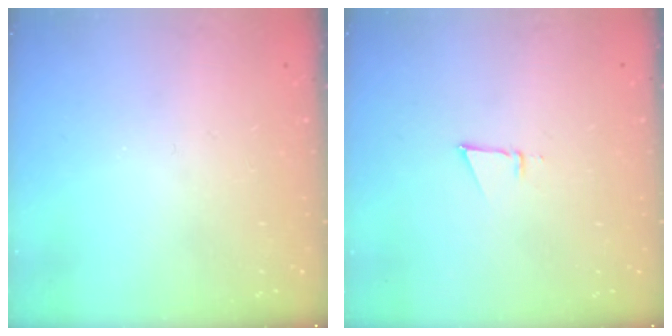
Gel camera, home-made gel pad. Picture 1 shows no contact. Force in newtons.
{"total": 4.3, "press": 4.2, "slide": 0.7}